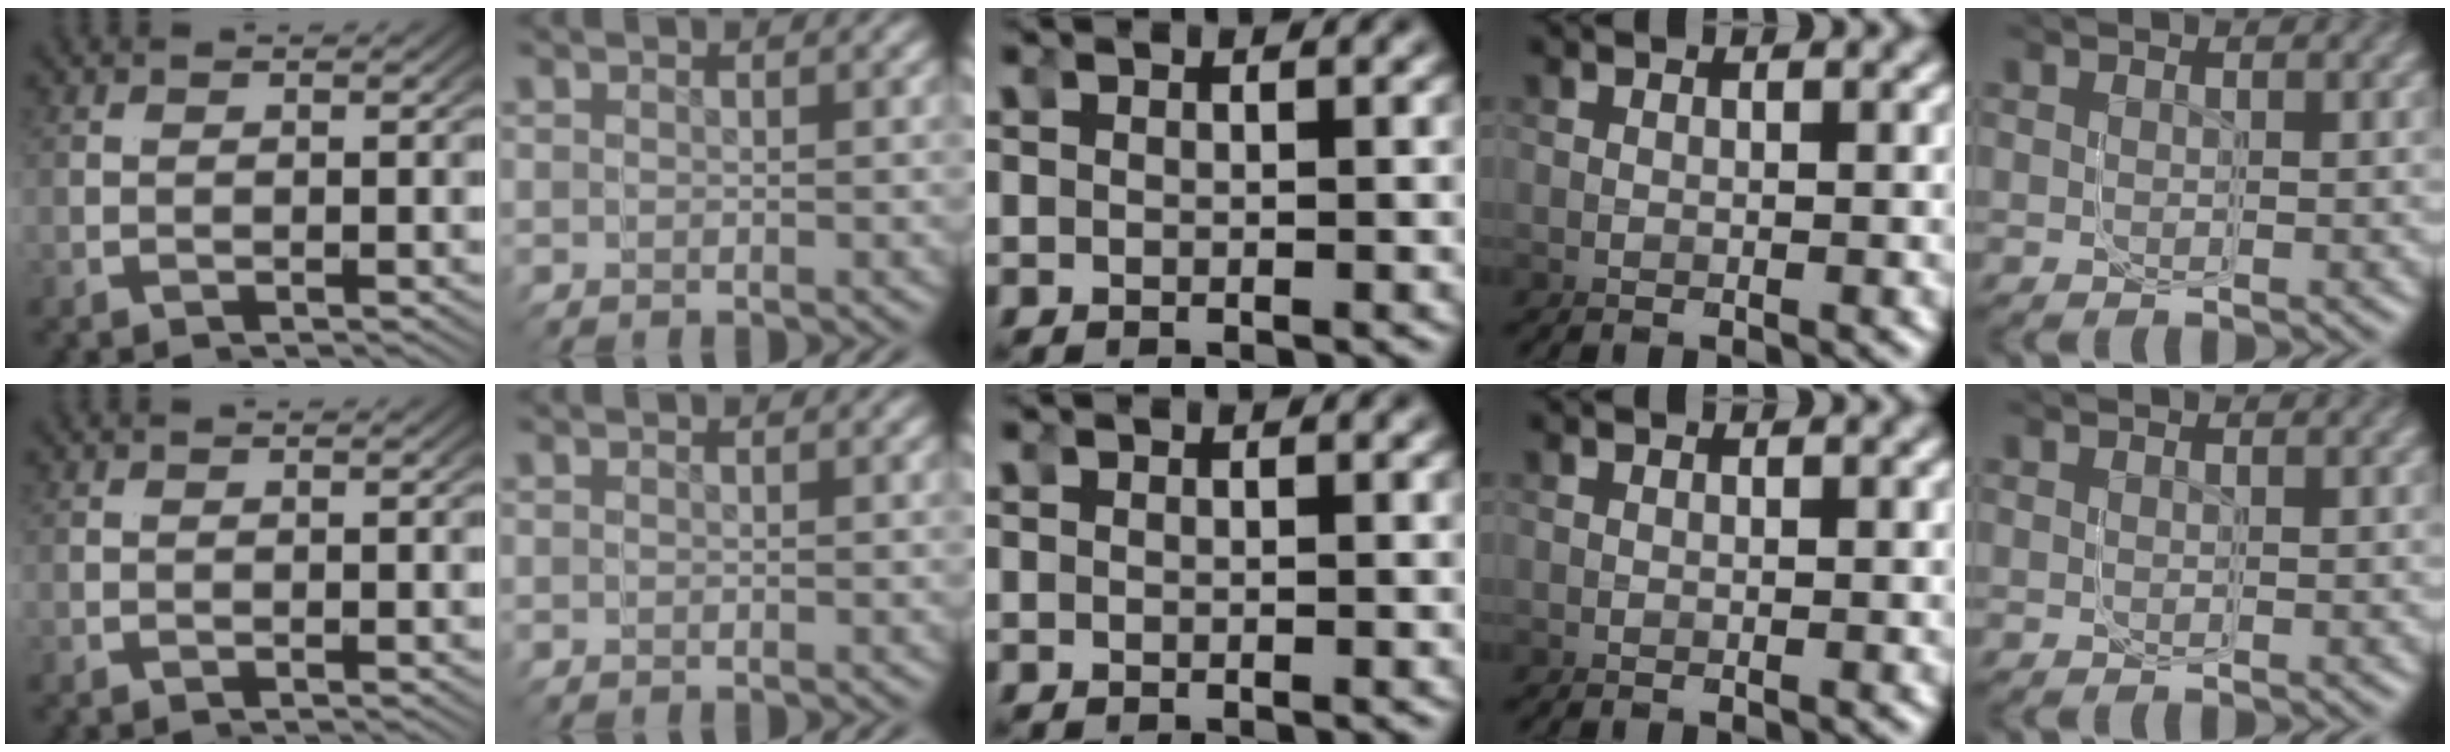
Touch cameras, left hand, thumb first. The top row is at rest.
{}